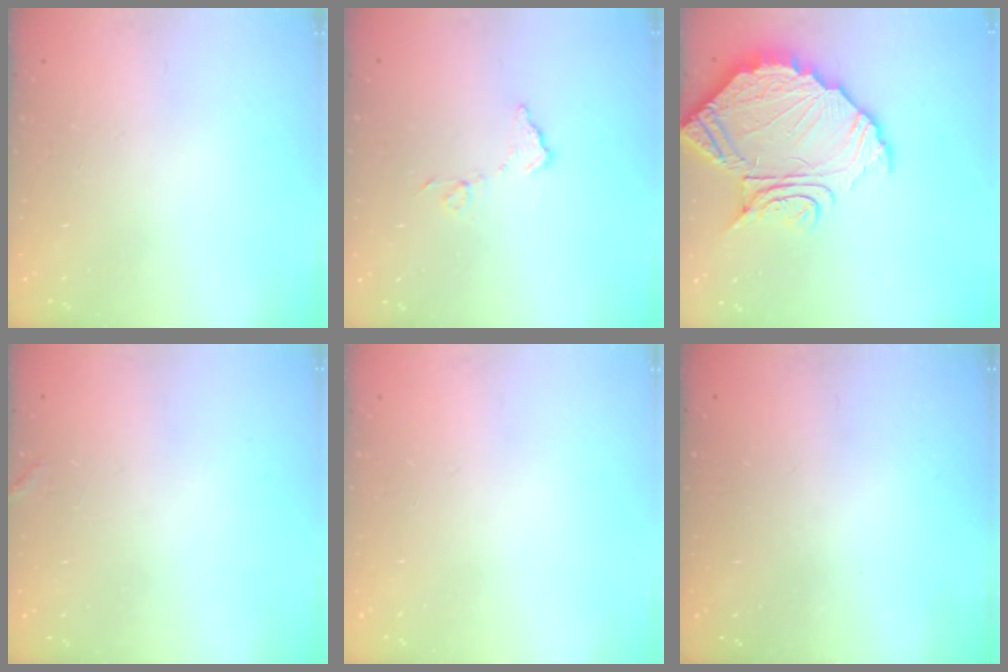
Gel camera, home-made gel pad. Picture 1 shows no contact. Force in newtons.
{"total": 6.8, "press": 6.8, "slide": 0.1}
{"total": 16.9, "press": 16.8, "slide": 1.5}
{"total": 5.2, "press": 5.2, "slide": 0.1}
{"total": 0.0}
{"total": 2.9, "press": 2.9, "slide": 0.2}